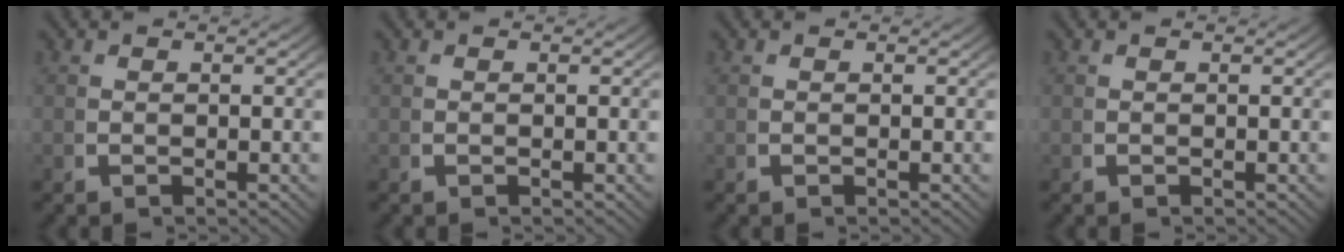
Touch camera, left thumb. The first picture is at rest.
{"total": 0.0}
{"total": 0.0}
{"total": 0.0}